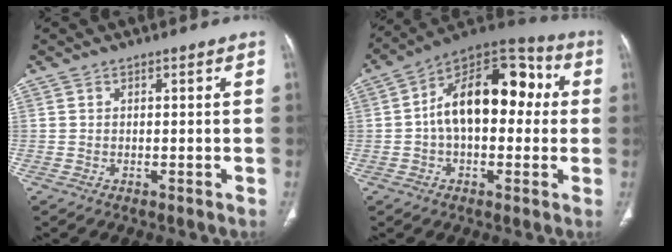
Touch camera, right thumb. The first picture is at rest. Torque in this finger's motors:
{"motor_torque": [2.08, 2.93, 1.73, -0.26, 0.21]}